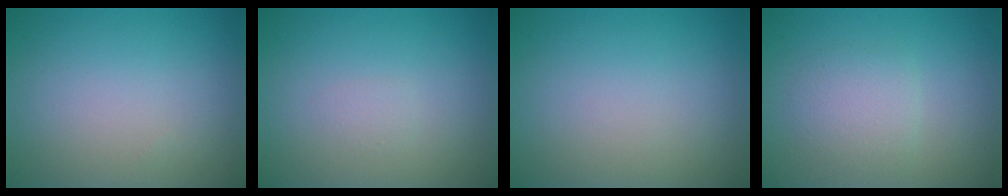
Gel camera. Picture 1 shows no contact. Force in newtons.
{"total": 0.5, "press": 0.5, "slide": 0.1}
{"total": 0.0}
{"total": 2.3, "press": 2.3, "slide": 0.1}